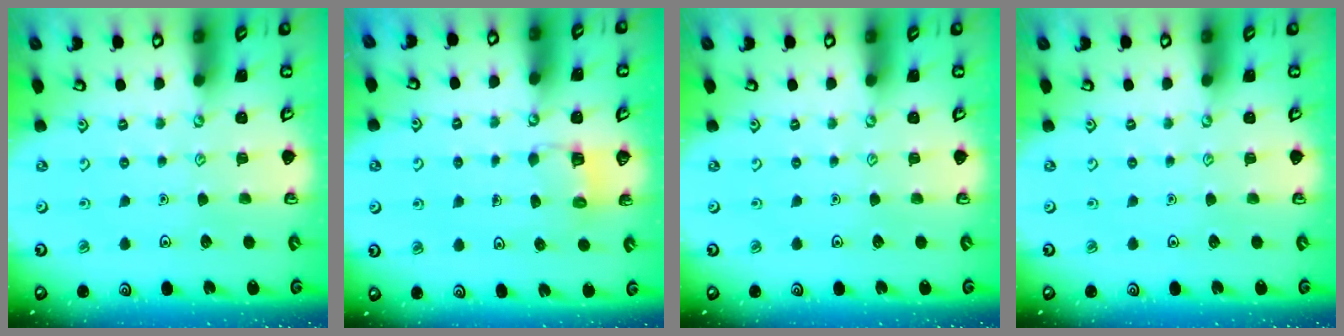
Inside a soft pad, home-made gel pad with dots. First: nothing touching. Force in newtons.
{"total": 3.2, "press": 3.2, "slide": 0.2}
{"total": 0.0}
{"total": 0.0}